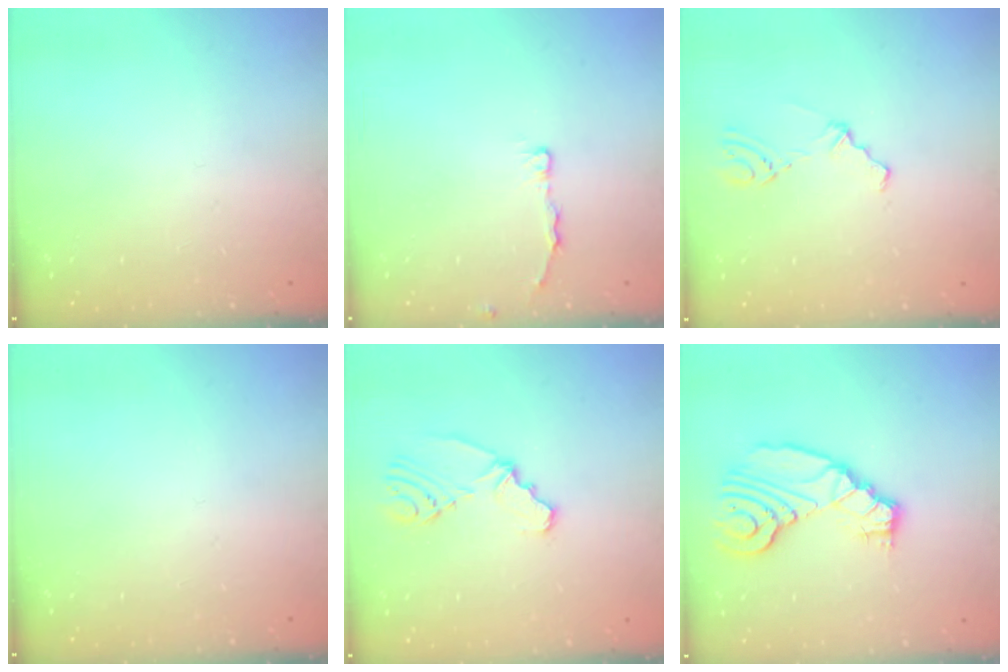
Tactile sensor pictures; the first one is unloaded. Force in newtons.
{"total": 4.0, "press": 3.9, "slide": 0.5}
{"total": 2.9, "press": 2.8, "slide": 0.8}
{"total": 0.0}
{"total": 4.7, "press": 2.3, "slide": 4.1}
{"total": 12.3, "press": 12.3, "slide": 1.2}